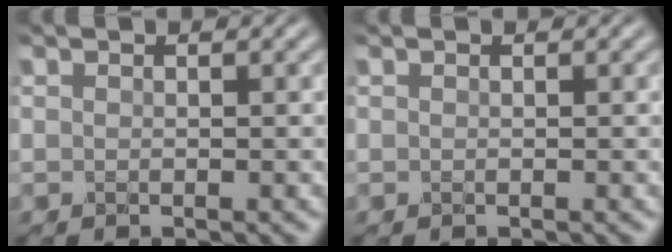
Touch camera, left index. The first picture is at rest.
{"total": 0.0}